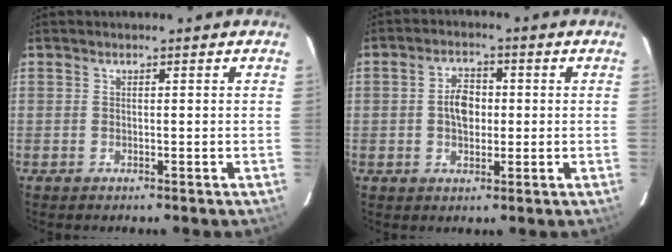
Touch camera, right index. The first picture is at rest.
{"total": 5.2, "force": [0.0, 3.5, 3.8], "torque": [-0.066, 0.011, 0.001]}